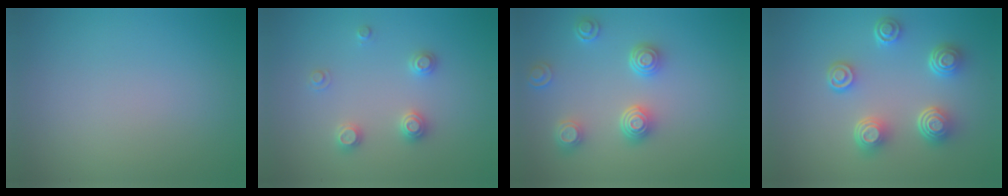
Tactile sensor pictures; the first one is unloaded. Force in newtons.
{"total": 2.3, "press": 2.3, "slide": 0.2}
{"total": 4.3, "press": 3.5, "slide": 2.5}
{"total": 5.0, "press": 3.8, "slide": 3.3}